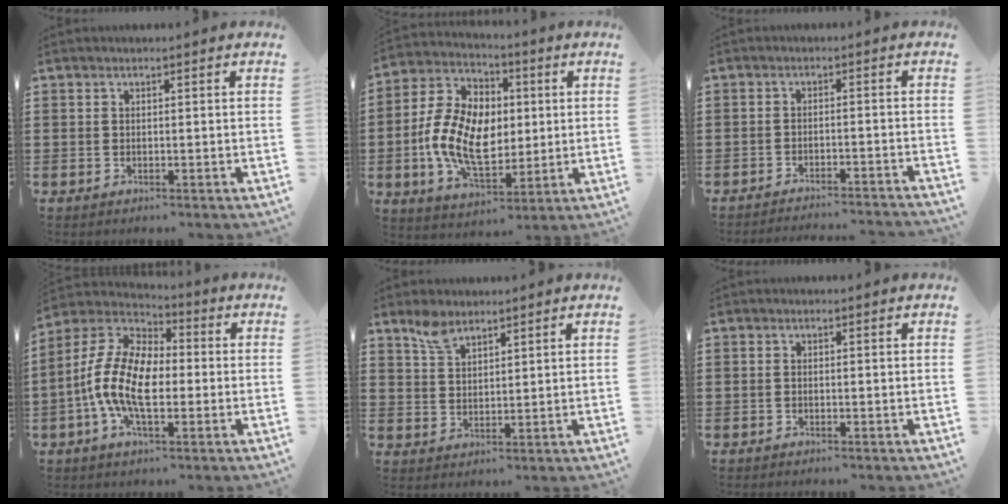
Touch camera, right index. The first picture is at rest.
{"total": 12.9, "force": [-0.9, 8.5, 9.7], "torque": [-0.228, 0.011, -0.017]}
{"total": 2.7, "force": [-2.7, -0.3, 0.4], "torque": [-0.011, -0.001, -0.057]}
{"total": 11.9, "force": [-2.4, 6.0, 10.0], "torque": [-0.240, -0.002, -0.051]}
{"total": 4.0, "force": [3.1, 1.8, 1.8], "torque": [-0.045, 0.003, 0.058]}
{"total": 0.0}